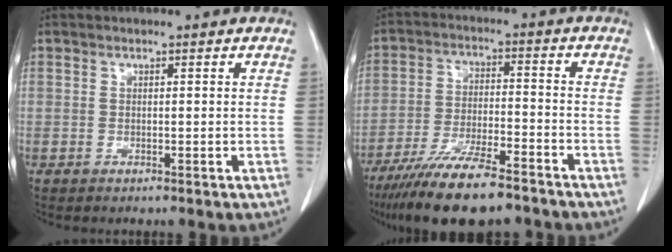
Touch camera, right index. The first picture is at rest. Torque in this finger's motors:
{"motor_torque": [1.10, -1.04, 0.83, 0.21]}